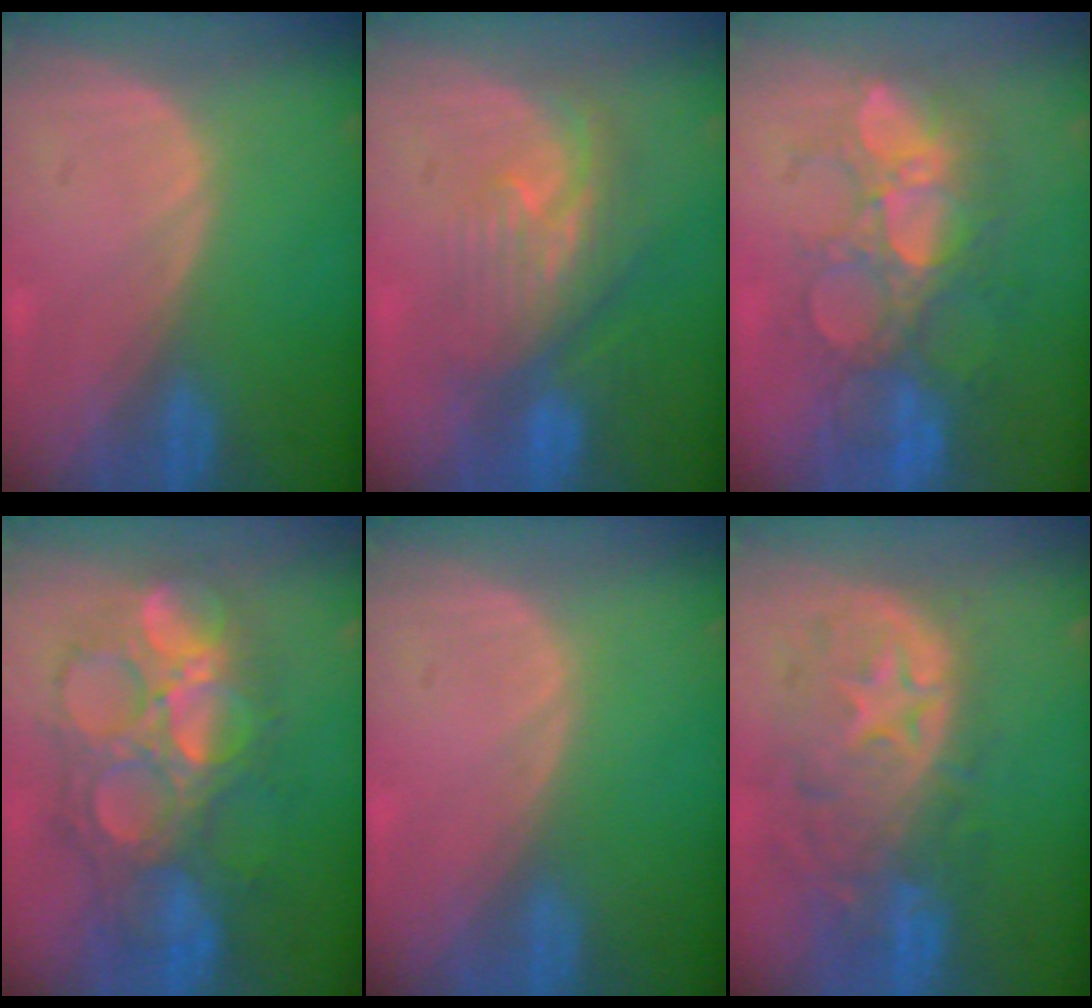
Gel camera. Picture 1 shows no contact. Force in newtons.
{"total": 7.9, "press": 7.4, "slide": 2.9}
{"total": 9.8, "press": 9.2, "slide": 3.4}
{"total": 11.3, "press": 11.3, "slide": 1.2}
{"total": 0.0}
{"total": 11.1, "press": 9.8, "slide": 5.2}